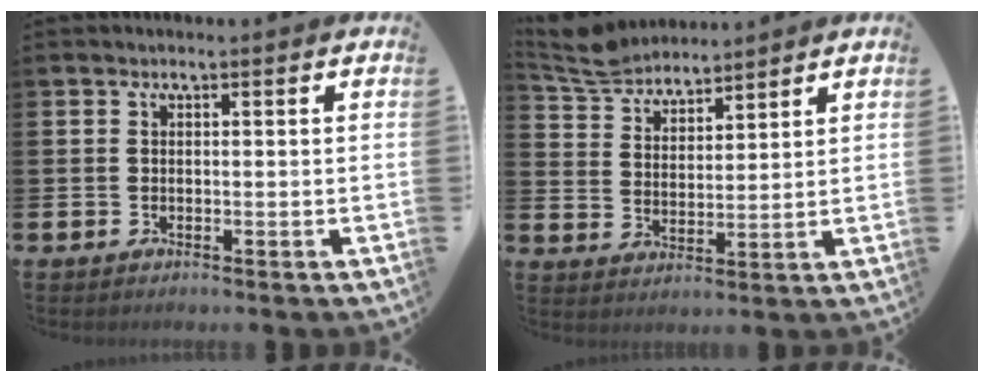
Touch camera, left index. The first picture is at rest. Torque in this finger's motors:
{"motor_torque": [0.62, -0.89, 0.17, 0.03]}